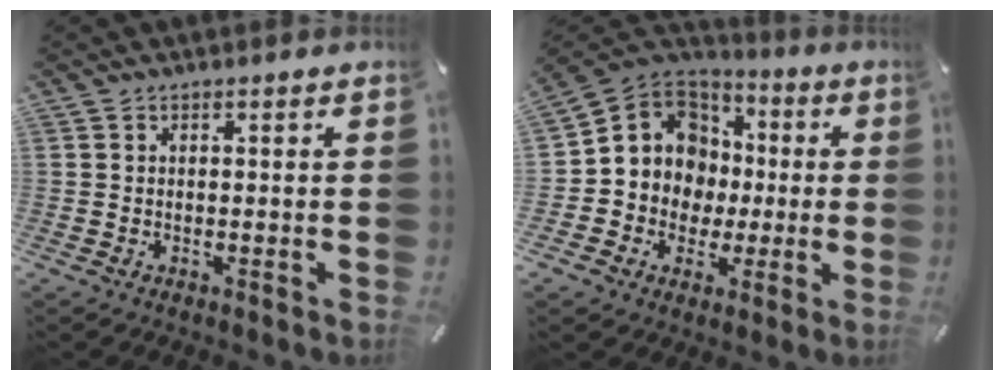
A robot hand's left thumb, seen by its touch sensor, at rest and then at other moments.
{"total": 10.9, "force": [0.6, 10.7, 1.7], "torque": [-0.048, -0.011, 0.023]}